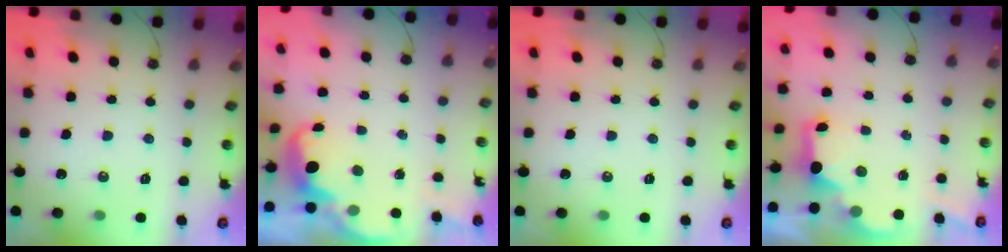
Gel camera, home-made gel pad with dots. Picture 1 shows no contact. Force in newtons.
{"total": 2.7, "press": 2.6, "slide": 0.6}
{"total": 0.0}
{"total": 2.1, "press": 2.0, "slide": 0.7}